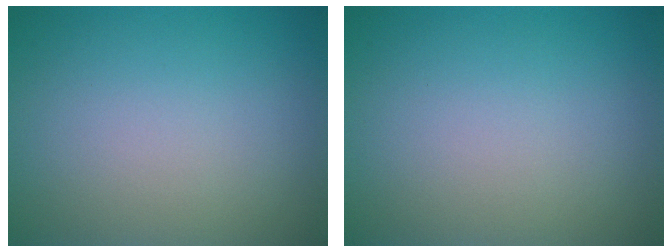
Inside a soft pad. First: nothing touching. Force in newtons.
{"total": 0.0}